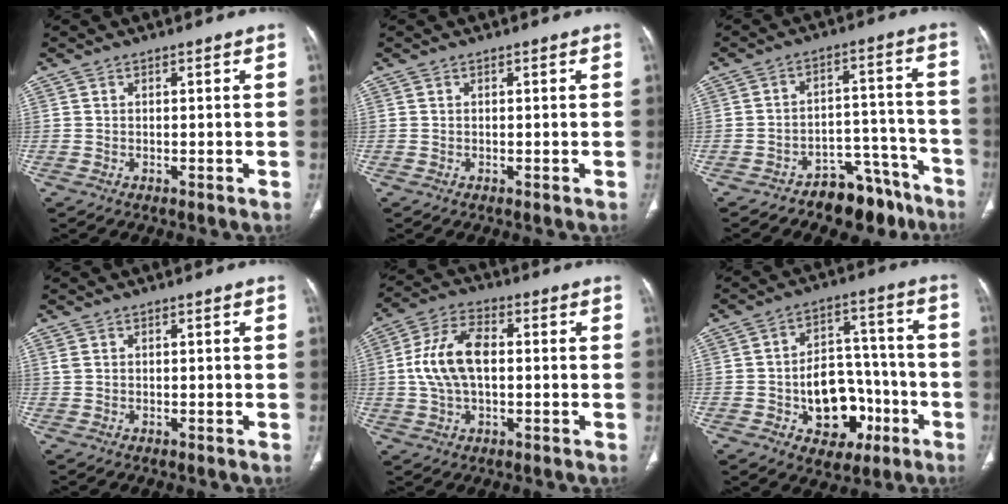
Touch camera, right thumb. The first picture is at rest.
{"total": 0.0}
{"total": 10.6, "force": [-8.5, 5.6, 2.8], "torque": [0.000, 0.106, -0.129]}
{"total": 0.6, "force": [0.3, 0.3, 0.4], "torque": [-0.009, 0.009, 0.009]}
{"total": 11.5, "force": [0.5, 6.4, 9.5], "torque": [-0.191, 0.020, 0.008]}
{"total": 14.9, "force": [-4.8, 10.5, 9.4], "torque": [-0.090, 0.052, -0.059]}